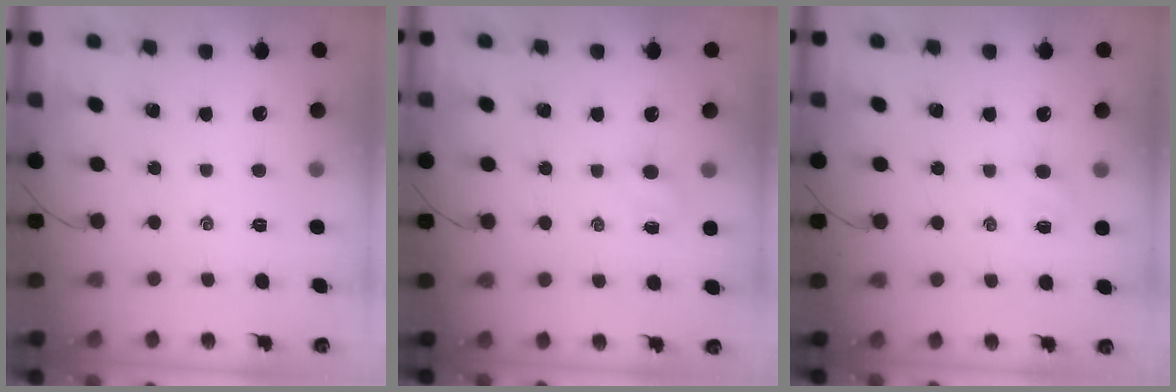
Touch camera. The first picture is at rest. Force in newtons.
{"total": 2.9, "press": 2.8, "slide": 0.9}
{"total": 2.8, "press": 2.6, "slide": 1.0}